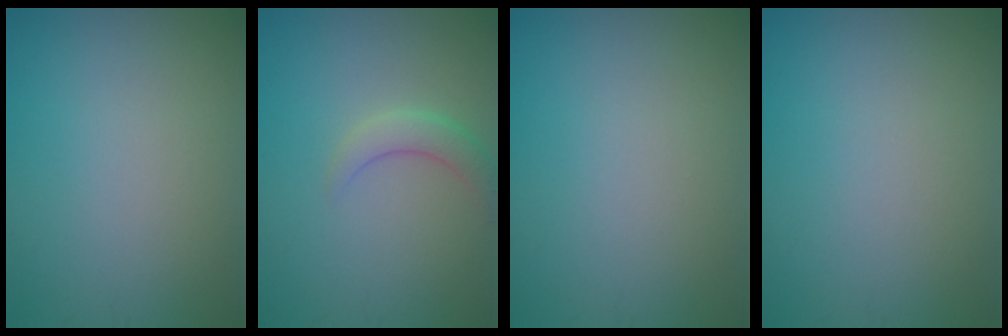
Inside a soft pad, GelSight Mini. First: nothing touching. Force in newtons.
{"total": 2.3, "press": 2.2, "slide": 0.1}
{"total": 0.0}
{"total": 0.0}